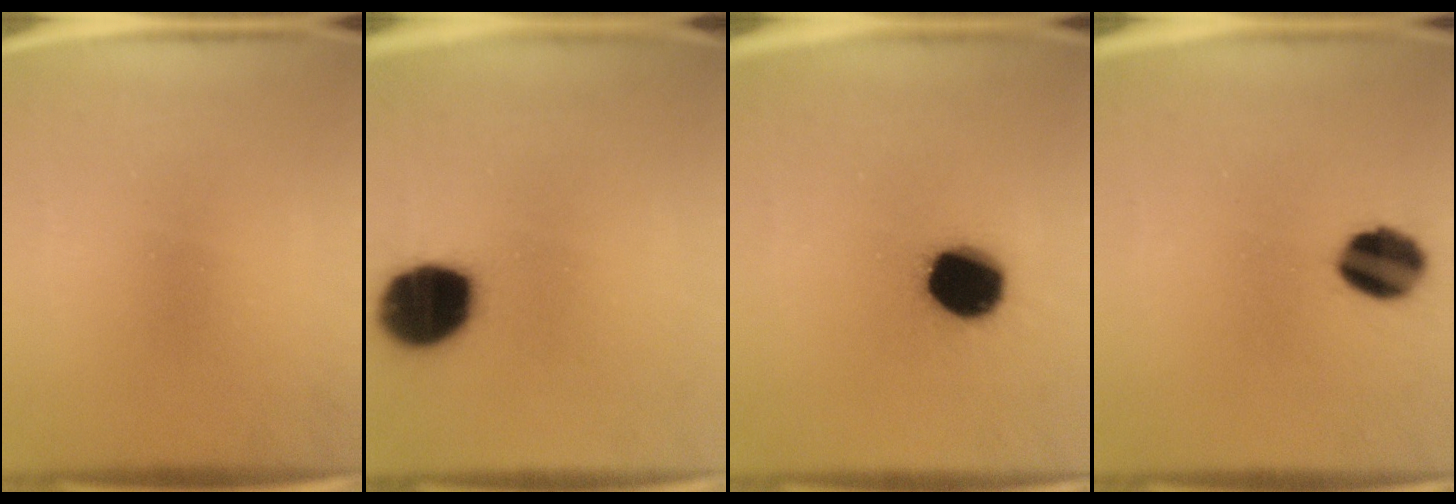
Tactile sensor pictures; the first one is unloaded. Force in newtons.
{"total": 18.2}
{"total": 15.2}
{"total": 11.0}